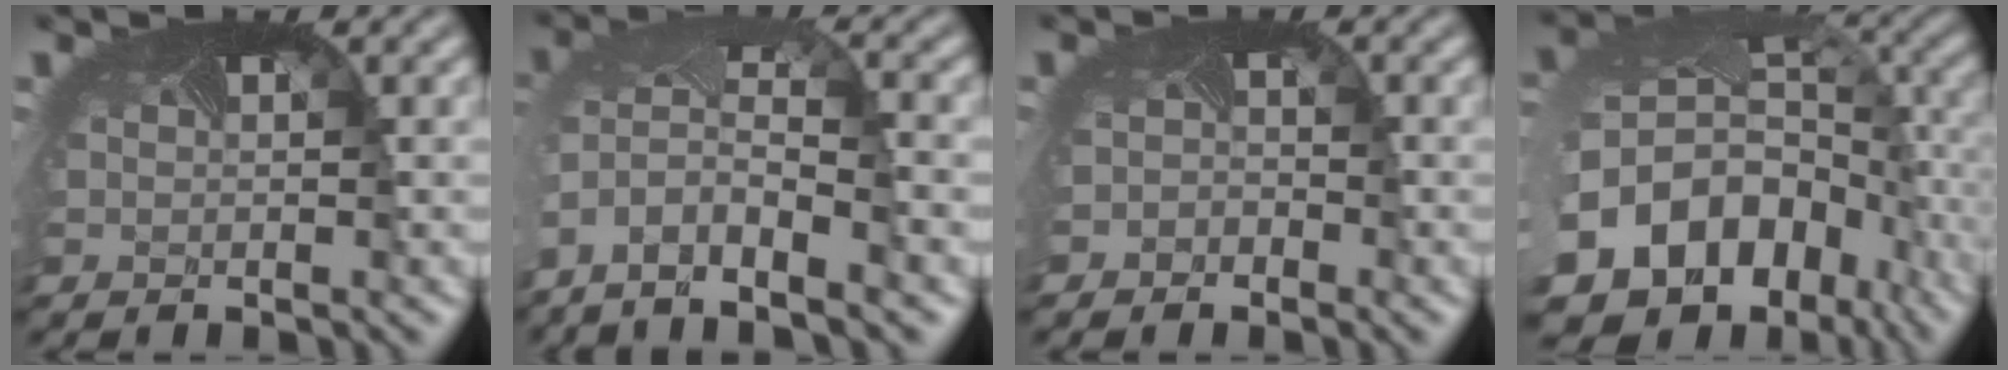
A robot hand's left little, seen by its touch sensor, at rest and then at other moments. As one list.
[{"total": 8.5, "force": [-5.2, 3.5, 5.7], "torque": [-0.137, -0.021, -0.078]}, {"total": 1.4, "force": [-1.1, 0.8, -0.3], "torque": [-0.002, -0.011, -0.022]}, {"total": 17.9, "force": [-8.8, 13.4, 7.9], "torque": [-0.181, -0.049, -0.106]}]